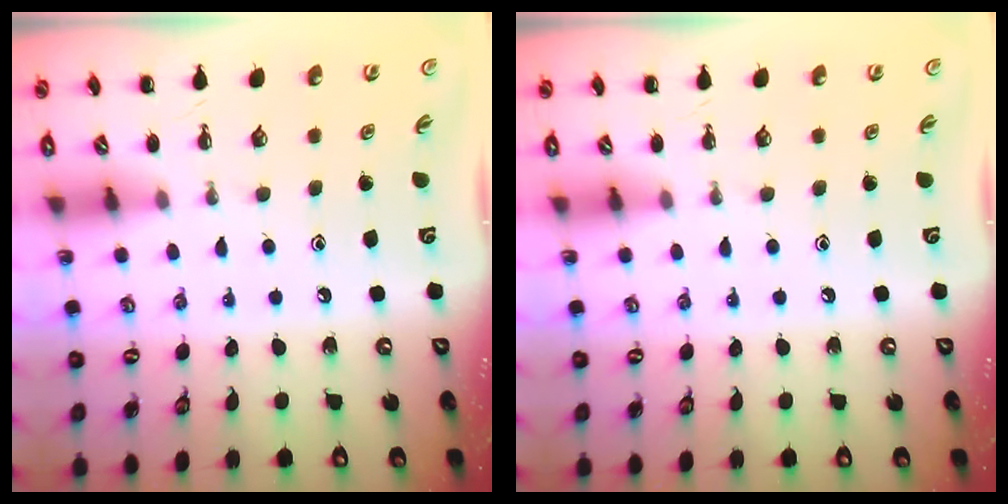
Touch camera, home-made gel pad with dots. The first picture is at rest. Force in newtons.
{"total": 0.0}